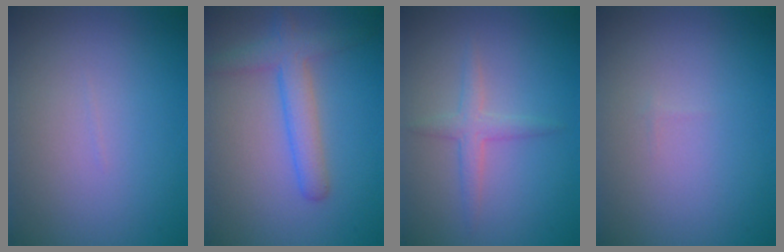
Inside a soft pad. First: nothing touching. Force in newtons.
{"total": 3.5, "press": 3.5, "slide": 0.2}
{"total": 1.9, "press": 1.9, "slide": 0.1}
{"total": 0.0}